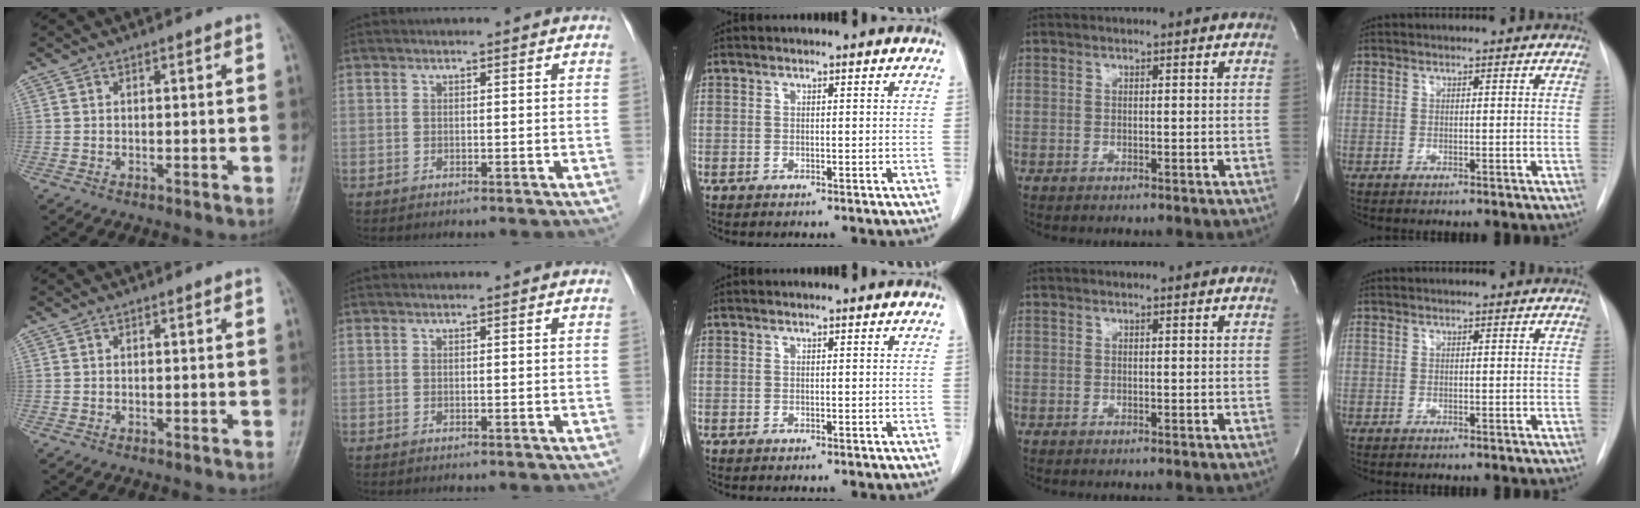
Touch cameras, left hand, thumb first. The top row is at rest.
{}